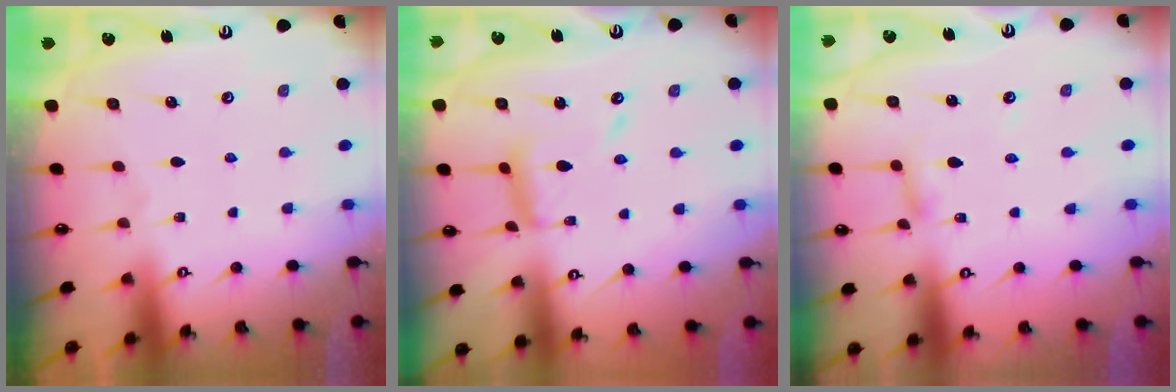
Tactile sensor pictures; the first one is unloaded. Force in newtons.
{"total": 12.6, "press": 12.5, "slide": 1.2}
{"total": 2.8, "press": 2.8, "slide": 0.3}